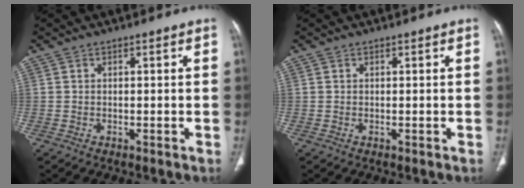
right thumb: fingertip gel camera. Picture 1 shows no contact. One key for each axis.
{"total": 0.0}